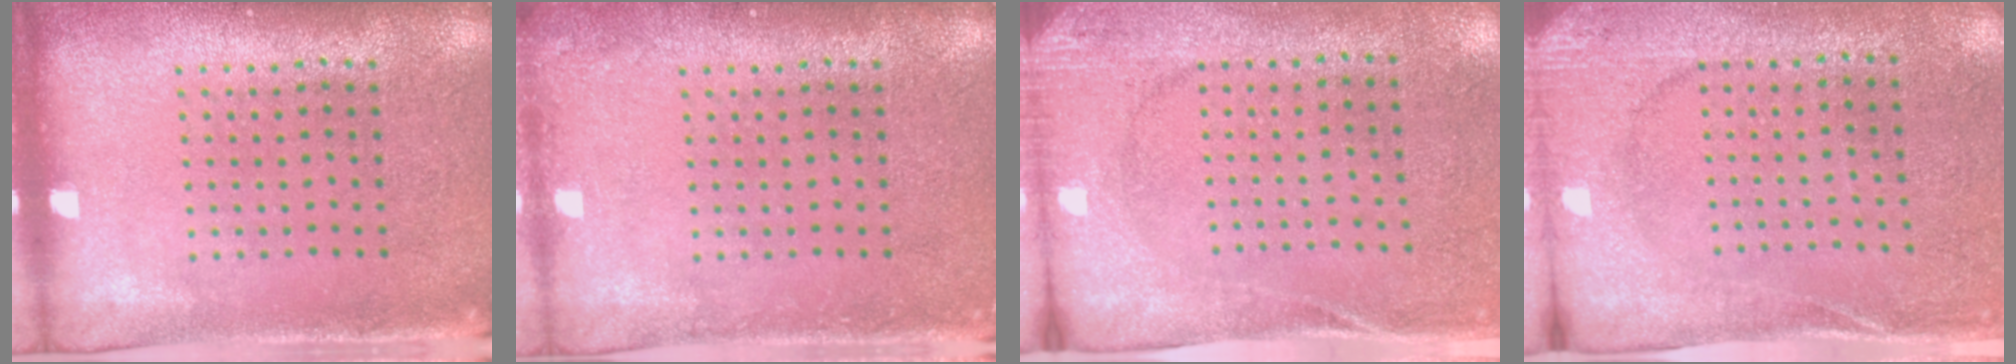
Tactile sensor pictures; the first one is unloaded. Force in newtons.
{"total": 1.1, "press": 1.1, "slide": 0.1}
{"total": 2.7, "press": 2.1, "slide": 1.7}
{"total": 2.6, "press": 2.4, "slide": 0.9}